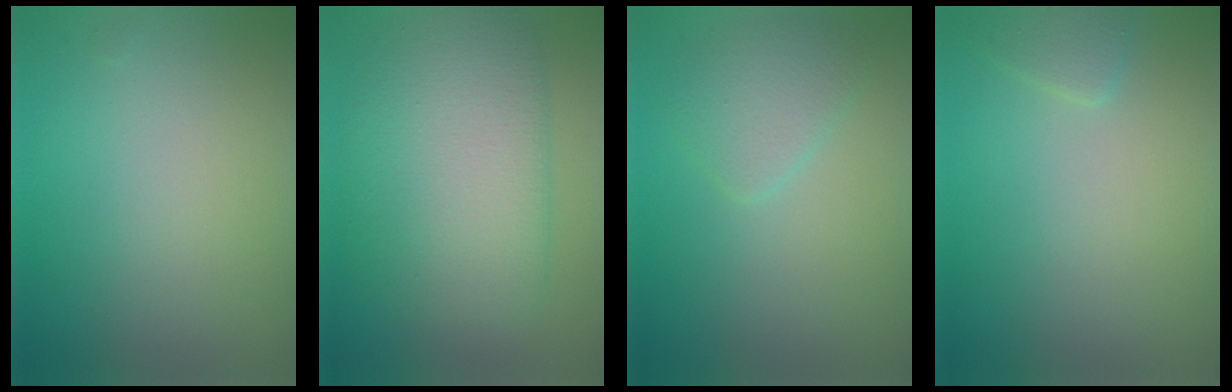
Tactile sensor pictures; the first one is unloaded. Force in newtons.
{"total": 7.9, "press": 7.8, "slide": 0.3}
{"total": 2.5, "press": 2.5, "slide": 0.1}
{"total": 1.1, "press": 1.1, "slide": 0.1}